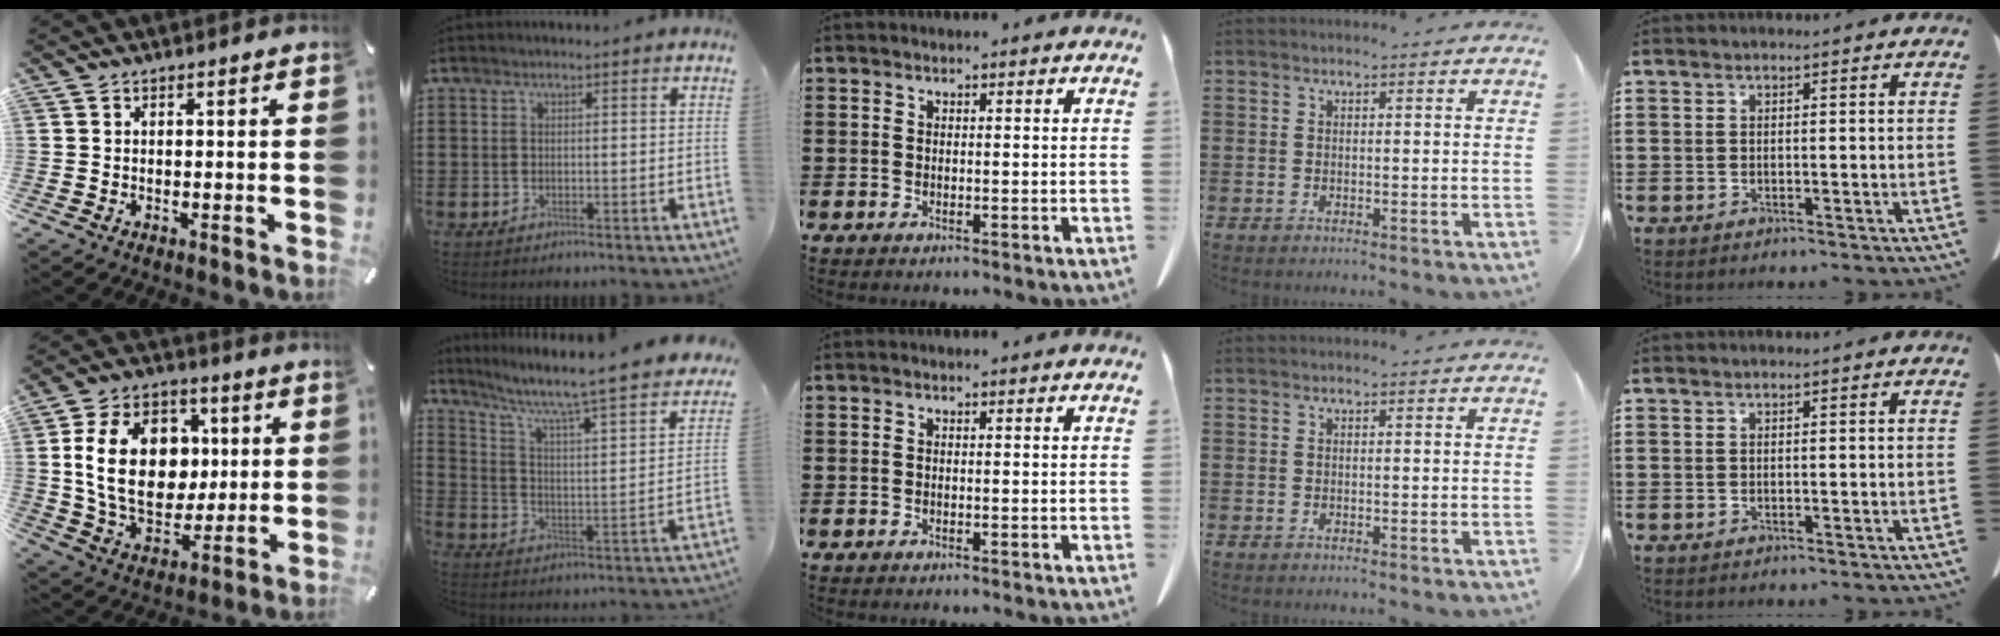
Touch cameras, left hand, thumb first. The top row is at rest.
{"thumb": {"total": 19.3, "force": [2.5, 14.5, 12.4], "torque": [-0.228, 0.006, 0.046]}, "index": {"total": 5.4, "force": [4.2, -0.1, 3.5], "torque": [-0.089, -0.049, 0.057]}}